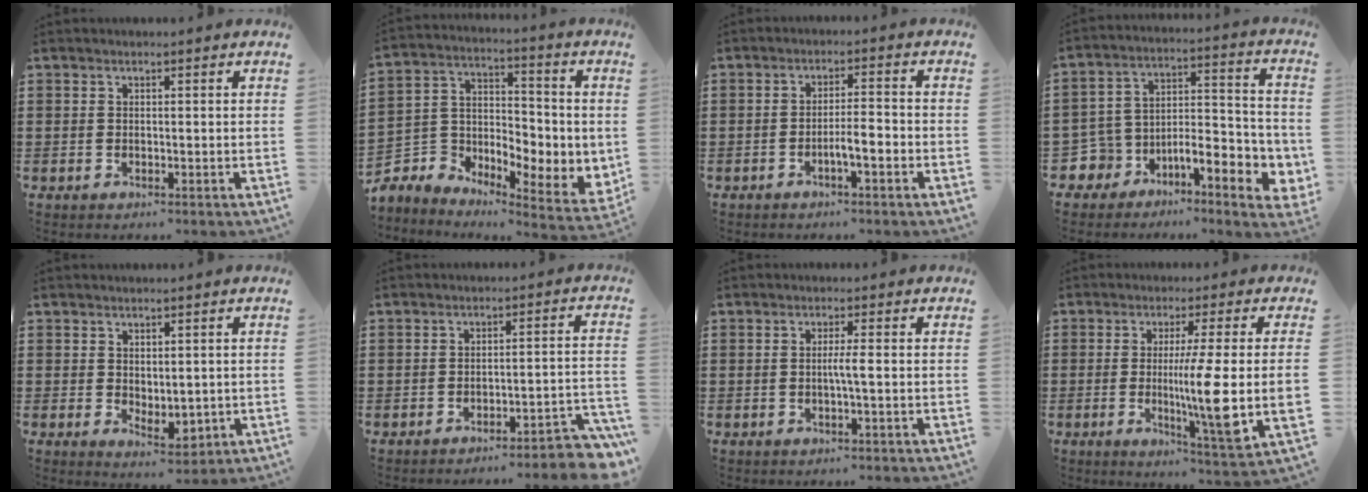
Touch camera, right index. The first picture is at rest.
{"total": 4.7, "force": [-1.4, 4.3, 1.3], "torque": [-0.059, -0.030, -0.027]}
{"total": 3.7, "force": [-1.8, 0.3, 3.2], "torque": [-0.056, 0.000, -0.033]}
{"total": 7.2, "force": [-4.2, 4.7, 3.6], "torque": [-0.078, -0.006, -0.075]}
{"total": 2.3, "force": [1.0, 1.7, 1.2], "torque": [-0.020, 0.002, 0.019]}
{"total": 3.9, "force": [-3.6, 0.0, 1.6], "torque": [-0.028, -0.009, -0.074]}
{"total": 2.2, "force": [-0.3, -0.2, 2.1], "torque": [-0.039, -0.005, -0.009]}
{"total": 10.4, "force": [-0.3, 0.1, 10.4], "torque": [-0.188, -0.028, -0.015]}